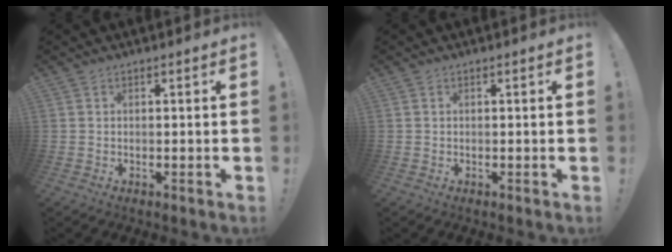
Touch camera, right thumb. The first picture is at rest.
{"total": 0.0}